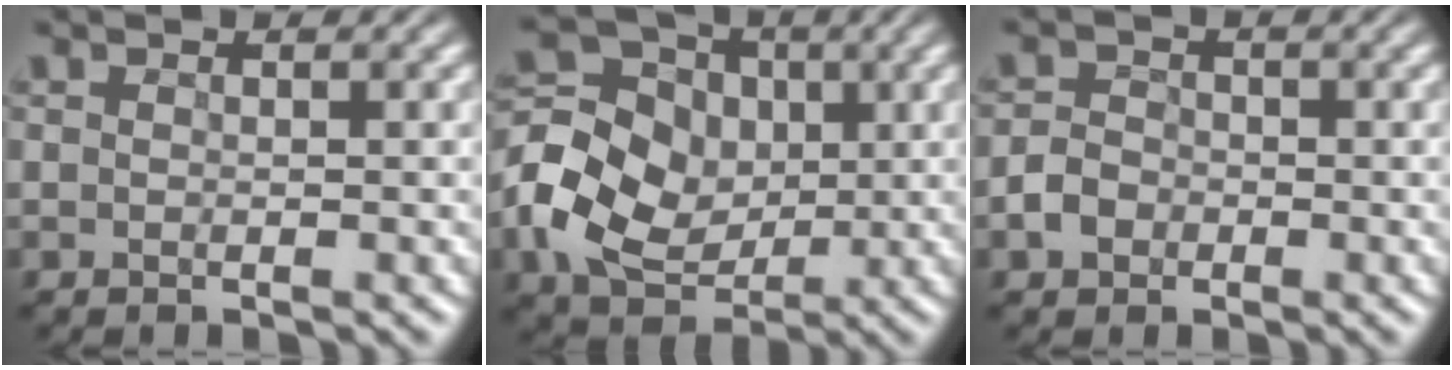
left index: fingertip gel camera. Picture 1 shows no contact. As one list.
[{"total": 11.1, "force": [-1.3, 9.3, 6.0], "torque": [-0.139, 0.001, -0.033]}, {"total": 2.0, "force": [-1.0, 1.5, 0.9], "torque": [-0.020, 0.009, -0.016]}]